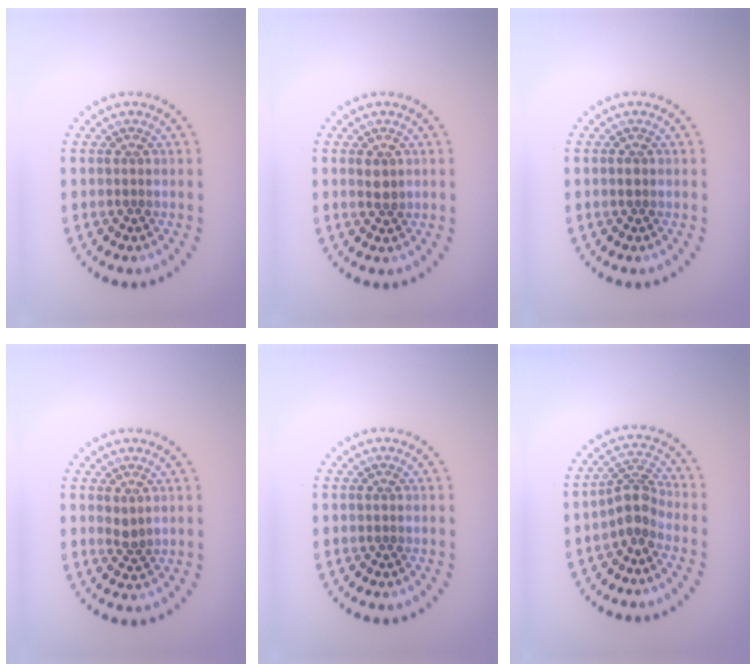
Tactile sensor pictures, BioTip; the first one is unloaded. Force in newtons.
{"total": 1.2, "press": 1.1, "slide": 0.5}
{"total": 0.6, "press": 0.6, "slide": 0.1}
{"total": 1.1, "press": 1.0, "slide": 0.6}
{"total": 0.0}
{"total": 2.7, "press": 2.0, "slide": 1.8}